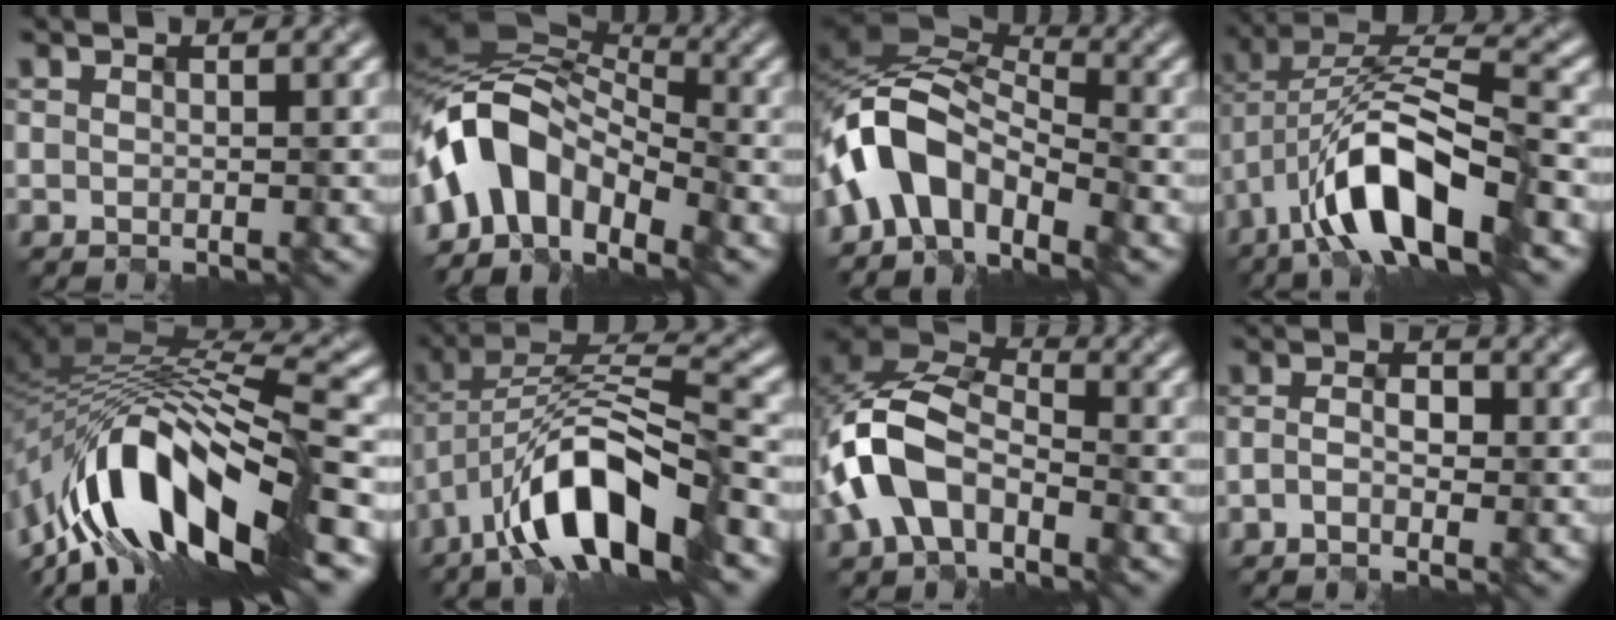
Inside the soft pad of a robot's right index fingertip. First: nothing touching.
{"total": 9.2, "force": [-4.0, 5.8, 5.9], "torque": [-0.094, 0.021, -0.092]}
{"total": 7.9, "force": [-4.3, 4.7, 4.6], "torque": [-0.073, 0.018, -0.101]}
{"total": 10.9, "force": [-5.4, 3.7, 8.7], "torque": [-0.157, 0.015, -0.098]}
{"total": 14.2, "force": [-7.3, 5.1, 11.1], "torque": [-0.199, 0.015, -0.119]}
{"total": 11.2, "force": [-6.0, 3.6, 8.7], "torque": [-0.152, 0.016, -0.112]}
{"total": 8.9, "force": [-3.1, 5.5, 6.3], "torque": [-0.136, 0.010, -0.070]}
{"total": 1.7, "force": [-1.1, 0.6, 1.2], "torque": [-0.023, 0.003, -0.022]}